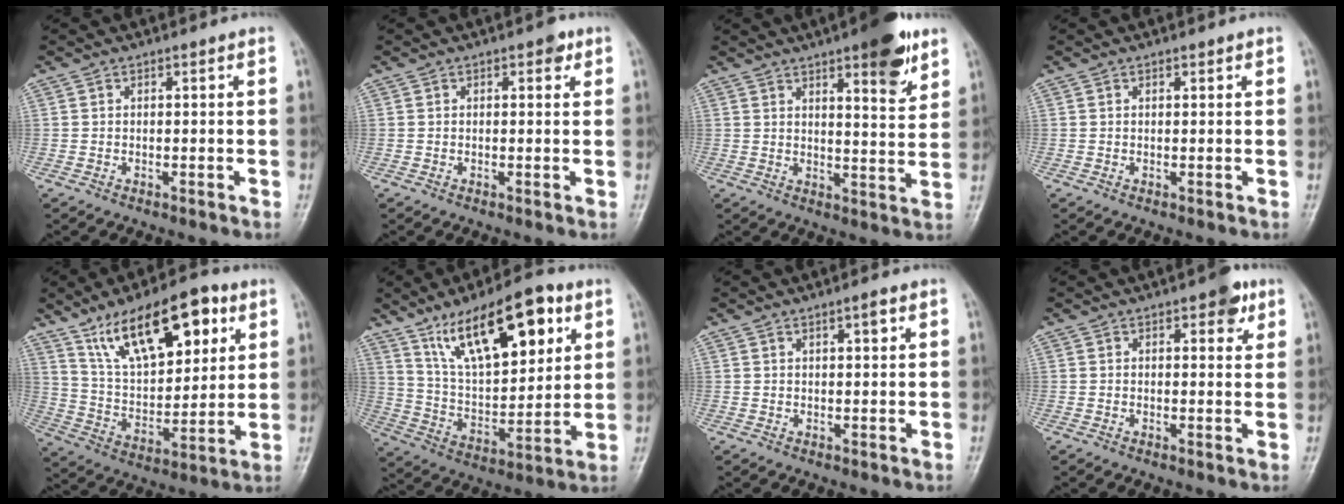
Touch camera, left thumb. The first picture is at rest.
{"total": 1.9, "force": [1.0, 1.1, 1.3], "torque": [-0.006, 0.000, 0.010]}
{"total": 11.1, "force": [6.6, 2.9, 8.5], "torque": [-0.096, -0.034, 0.087]}
{"total": 0.5, "force": [0.4, 0.3, 0.2], "torque": [-0.003, -0.003, 0.006]}
{"total": 20.0, "force": [10.4, 9.2, 14.4], "torque": [-0.183, -0.033, 0.185]}
{"total": 20.5, "force": [10.5, 8.6, 15.3], "torque": [-0.201, -0.036, 0.186]}
{"total": 2.0, "force": [1.0, 0.5, 1.6], "torque": [-0.021, -0.003, 0.016]}
{"total": 4.5, "force": [2.4, 2.1, 3.2], "torque": [-0.022, -0.006, 0.023]}